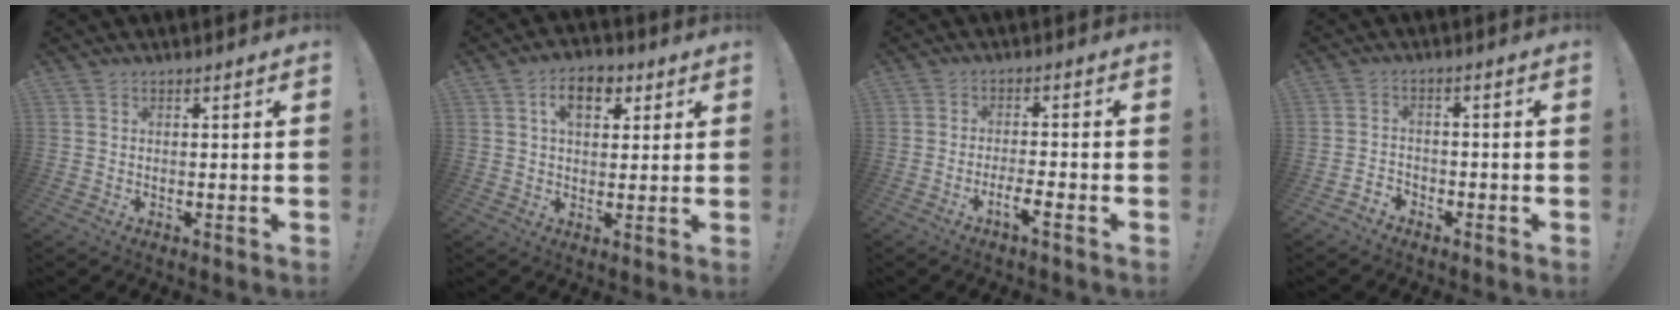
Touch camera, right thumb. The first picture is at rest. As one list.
[{"total": 8.3, "force": [3.4, 5.3, 5.5], "torque": [-0.078, 0.002, 0.060]}, {"total": 4.9, "force": [-3.0, 0.3, 3.9], "torque": [-0.070, 0.003, -0.054]}, {"total": 3.4, "force": [-3.0, 1.5, 0.4], "torque": [-0.008, 0.005, -0.058]}]